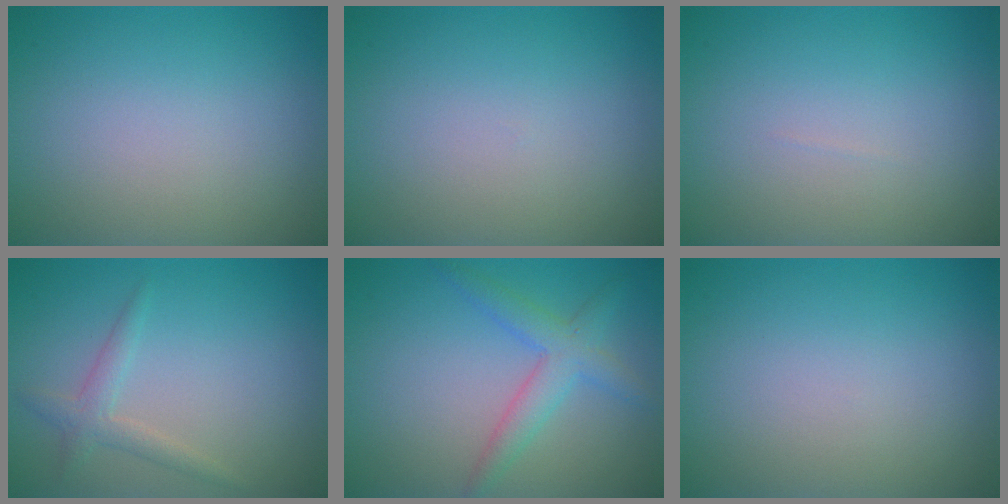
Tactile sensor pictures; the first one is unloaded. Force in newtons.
{"total": 0.0}
{"total": 0.0}
{"total": 1.7, "press": 1.7, "slide": 0.0}
{"total": 3.2, "press": 3.1, "slide": 0.2}
{"total": 0.0}